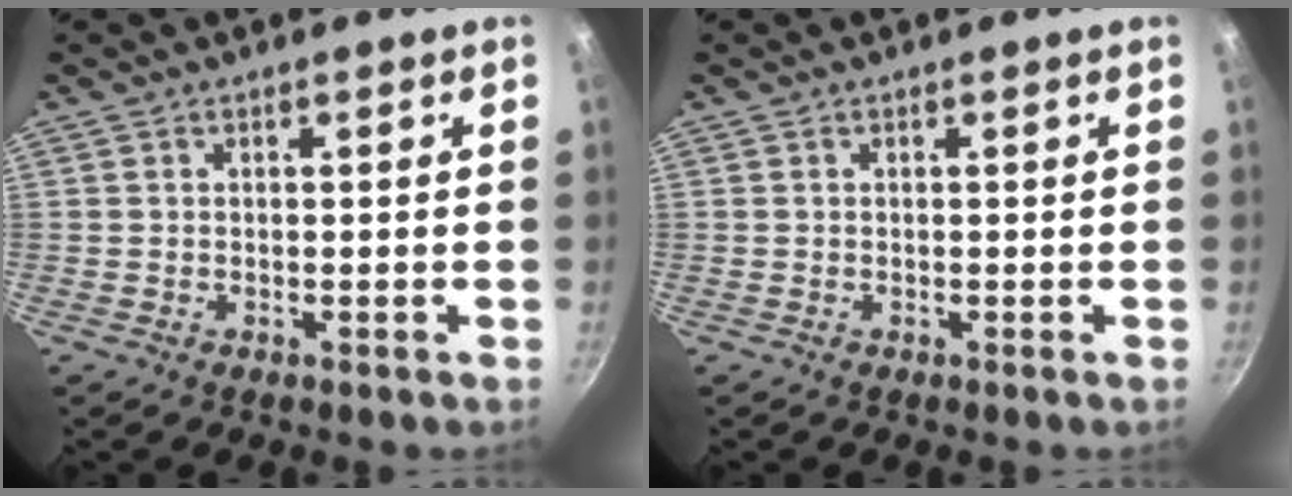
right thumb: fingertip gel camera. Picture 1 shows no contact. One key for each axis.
{"total": 0.0}